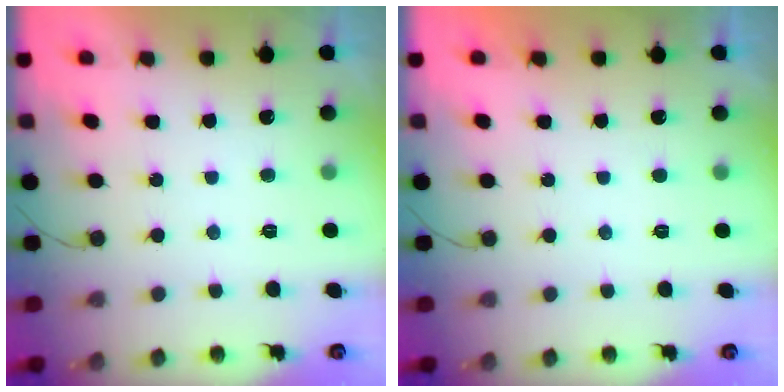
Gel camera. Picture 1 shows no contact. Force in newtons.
{"total": 0.0}